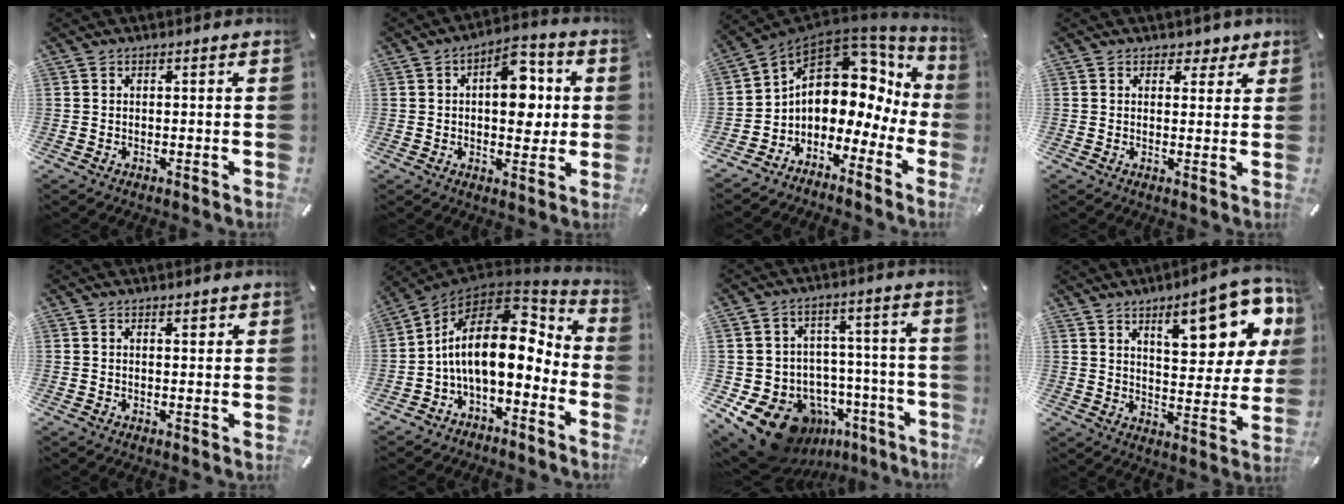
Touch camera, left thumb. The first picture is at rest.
{"total": 11.8, "force": [1.4, 7.0, 9.4], "torque": [-0.110, -0.006, 0.020]}
{"total": 10.9, "force": [3.1, 8.6, 6.0], "torque": [-0.101, -0.045, 0.050]}
{"total": 3.3, "force": [1.9, 2.5, 0.7], "torque": [0.010, -0.007, 0.027]}
{"total": 1.3, "force": [0.9, 0.6, 0.7], "torque": [-0.006, -0.002, 0.013]}
{"total": 17.9, "force": [0.7, 9.9, 14.9], "torque": [-0.267, -0.014, 0.011]}
{"total": 17.0, "force": [-10.1, 11.4, 7.6], "torque": [-0.125, 0.055, -0.148]}
{"total": 18.0, "force": [9.5, 7.2, 13.4], "torque": [-0.167, -0.055, 0.149]}